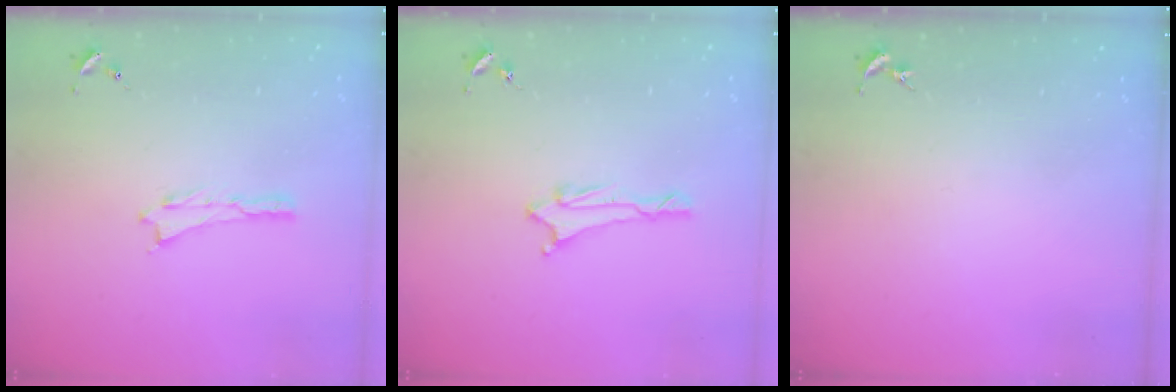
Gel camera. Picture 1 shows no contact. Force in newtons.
{"total": 1.7, "press": 1.6, "slide": 0.5}
{"total": 0.0}